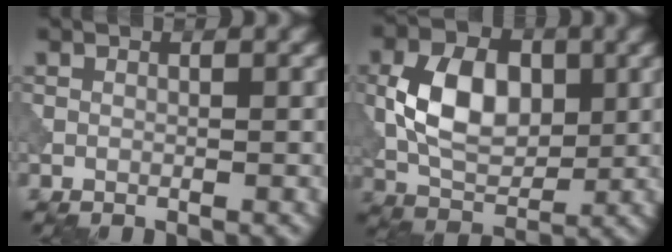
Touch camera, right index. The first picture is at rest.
{"total": 7.3, "force": [0.6, 4.8, 5.5], "torque": [-0.105, 0.001, 0.009]}